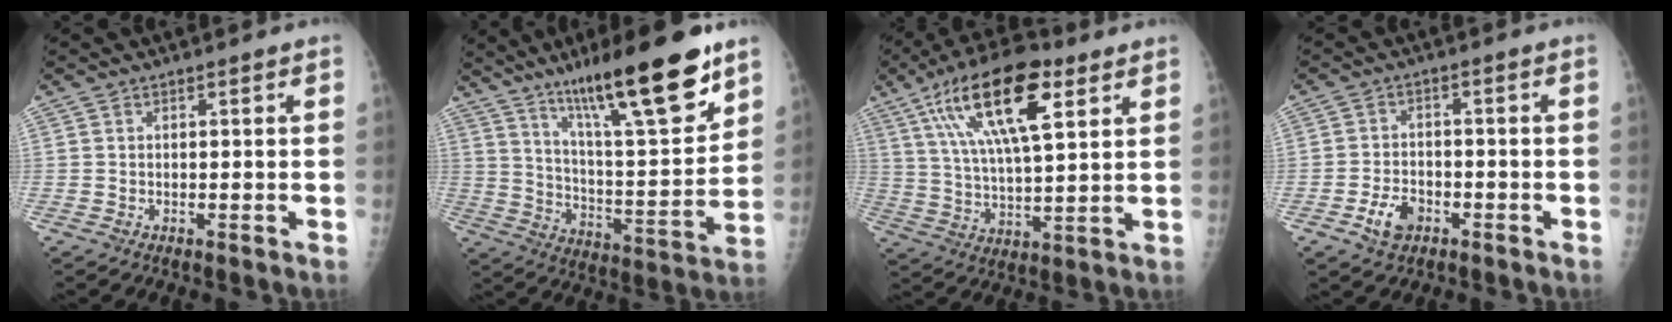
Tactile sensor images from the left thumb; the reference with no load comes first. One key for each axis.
{"total": 22.8, "fx": 14.5, "fy": 4.2, "fz": 17.1, "tx": -0.251, "ty": -0.067, "tz": 0.241}
{"total": 18.6, "fx": 8.5, "fy": 6.6, "fz": 15.2, "tx": -0.258, "ty": -0.013, "tz": 0.148}
{"total": 5.2, "fx": -2.7, "fy": 3.4, "fz": 2.9, "tx": -0.045, "ty": 0.018, "tz": -0.046}